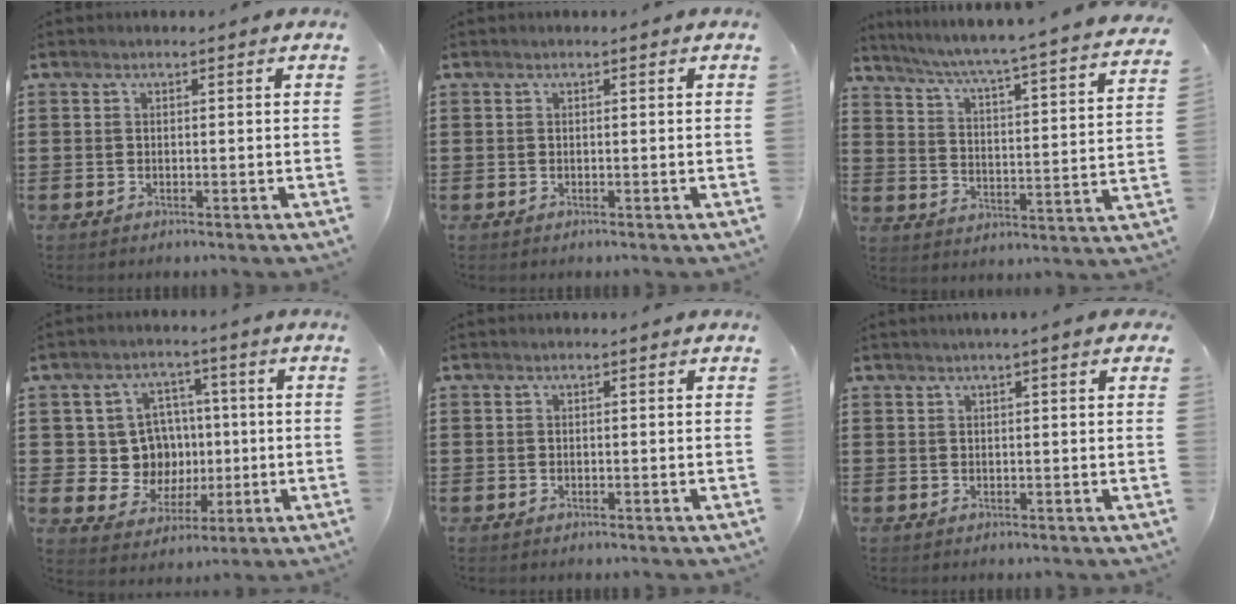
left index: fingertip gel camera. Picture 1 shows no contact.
{"total": 0.0}
{"total": 4.5, "force": [3.8, -1.0, 2.1], "torque": [-0.061, -0.047, 0.051]}
{"total": 8.8, "force": [1.0, 8.2, 3.0], "torque": [-0.068, 0.008, 0.027]}
{"total": 0.0}
{"total": 1.6, "force": [1.0, -0.1, 1.3], "torque": [-0.026, 0.000, 0.018]}